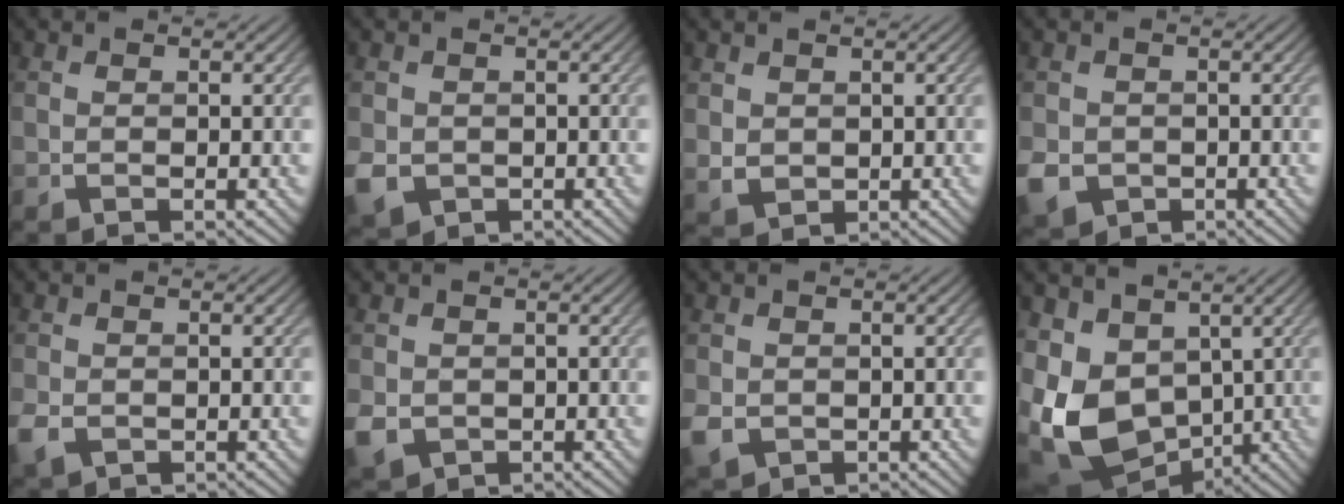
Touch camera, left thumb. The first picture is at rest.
{"total": 4.2, "force": [-1.0, 3.6, 1.9], "torque": [-0.055, -0.017, -0.023]}
{"total": 2.3, "force": [1.0, 1.9, 0.9], "torque": [-0.030, -0.006, 0.020]}
{"total": 4.7, "force": [-1.4, 4.0, 2.0], "torque": [-0.057, -0.019, -0.032]}
{"total": 3.3, "force": [-1.1, 2.6, 1.9], "torque": [-0.050, -0.010, -0.025]}
{"total": 3.9, "force": [-0.7, 3.4, 1.9], "torque": [-0.056, -0.017, -0.014]}
{"total": 3.3, "force": [-0.6, 2.9, 1.7], "torque": [-0.050, -0.012, -0.011]}
{"total": 13.7, "force": [-1.2, 10.0, 9.3], "torque": [-0.243, -0.026, -0.004]}